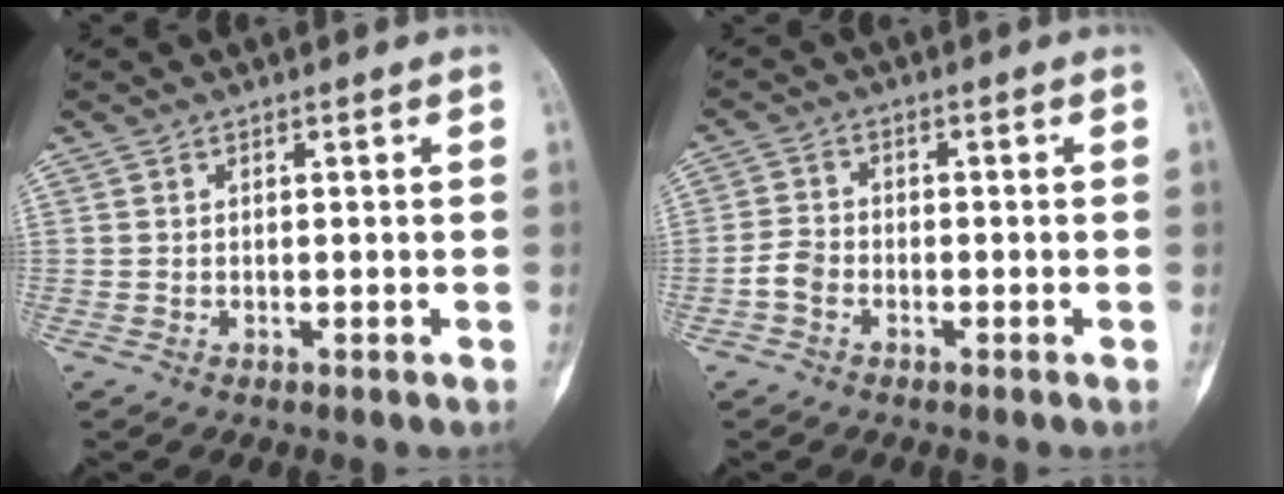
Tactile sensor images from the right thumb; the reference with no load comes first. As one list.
[{"total": 3.2, "force": [-1.5, 2.2, 1.8], "torque": [-0.035, 0.011, -0.035]}]